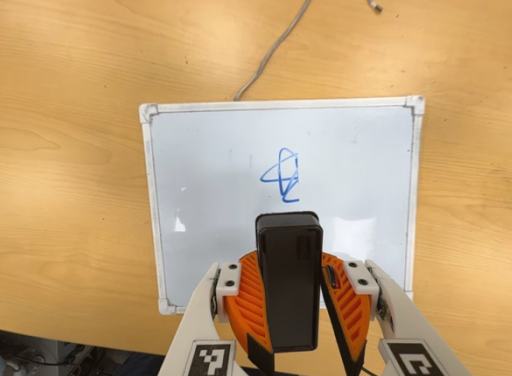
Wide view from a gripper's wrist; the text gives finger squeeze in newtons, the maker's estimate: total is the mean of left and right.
{"total": 10.1, "left": 10.3, "right": 9.8}